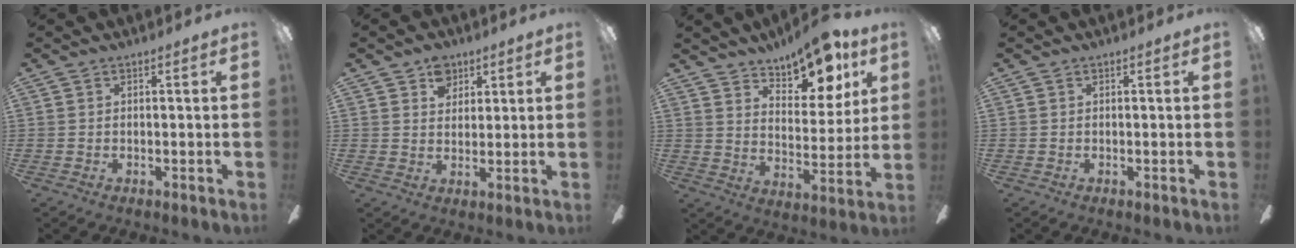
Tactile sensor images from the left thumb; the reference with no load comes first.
{"total": 6.4, "force": [3.8, 4.5, 2.4], "torque": [-0.029, -0.003, 0.066]}
{"total": 13.0, "force": [10.2, 5.1, 6.1], "torque": [-0.080, -0.062, 0.179]}
{"total": 0.0}